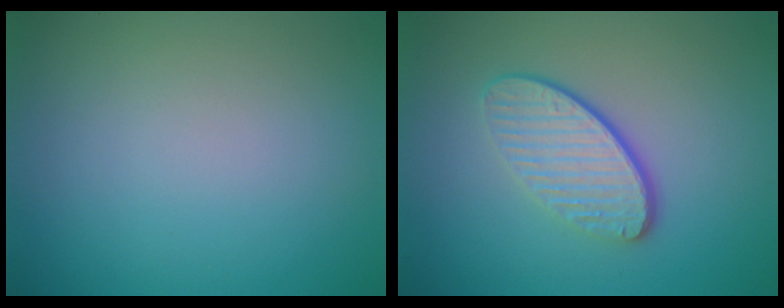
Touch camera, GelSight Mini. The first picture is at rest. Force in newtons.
{"total": 4.0, "press": 3.0, "slide": 2.7}